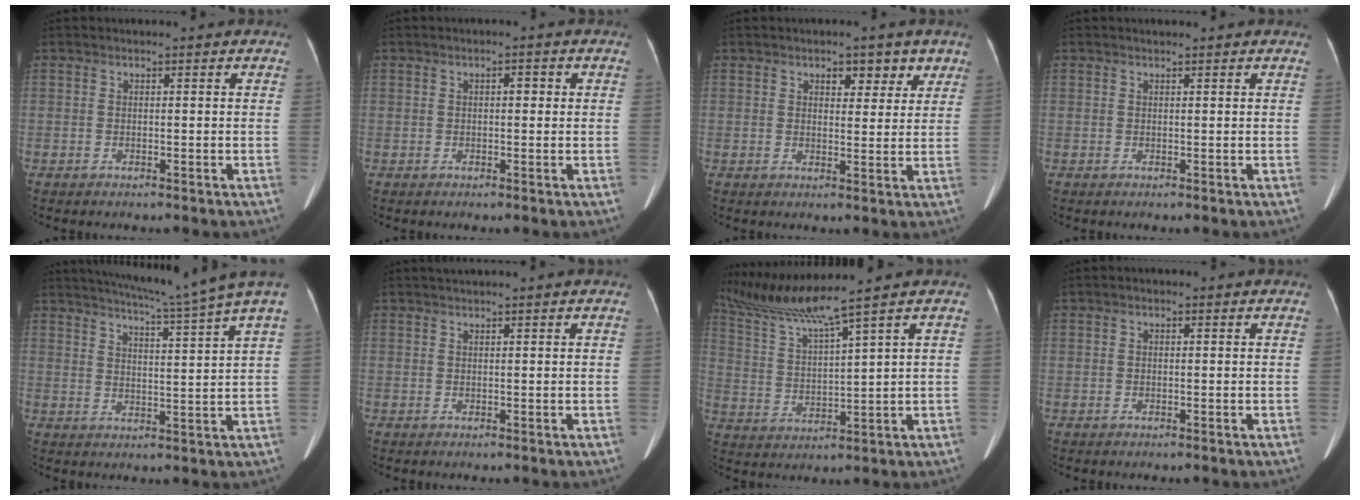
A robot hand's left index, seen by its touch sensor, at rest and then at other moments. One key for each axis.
{"total": 1.4, "fx": 0.3, "fy": 0.7, "fz": 1.2, "tx": -0.017, "ty": 0.009, "tz": 0.003}
{"total": 4.2, "fx": 2.7, "fy": 2.2, "fz": 2.4, "tx": -0.019, "ty": 0.004, "tz": 0.035}
{"total": 1.0, "fx": 0.9, "fy": 0.0, "fz": 0.4, "tx": -0.008, "ty": 0.009, "tz": 0.016}
{"total": 12.2, "fx": 10.2, "fy": -2.4, "fz": 6.2, "tx": -0.104, "ty": -0.019, "tz": 0.138}
{"total": 1.9, "fx": 1.6, "fy": -0.4, "fz": 0.9, "tx": -0.013, "ty": 0.025, "tz": 0.034}
{"total": 9.1, "fx": 7.6, "fy": -2.7, "fz": 4.3, "tx": -0.092, "ty": 0.001, "tz": 0.153}
{"total": 0.5, "fx": 0.1, "fy": 0.3, "fz": 0.4, "tx": -0.010, "ty": 0.007, "tz": 0.003}